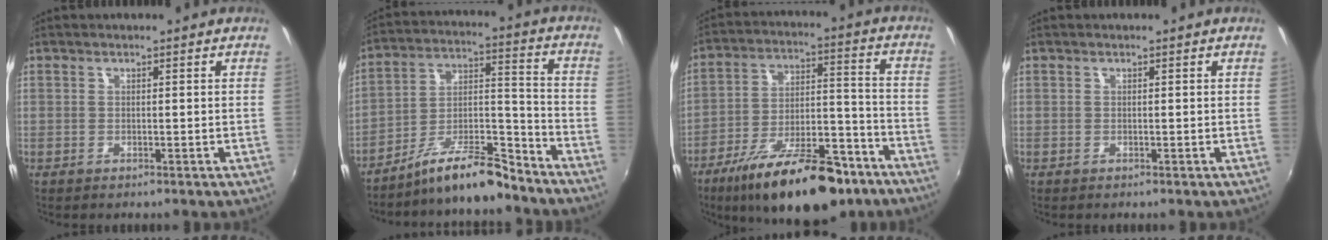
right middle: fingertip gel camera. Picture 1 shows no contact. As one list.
[{"total": 12.9, "force": [-10.9, 2.4, 6.4], "torque": [-0.115, 0.018, -0.191]}, {"total": 22.7, "force": [-15.9, 8.1, 14.1], "torque": [-0.237, -0.014, -0.237]}, {"total": 0.0}]